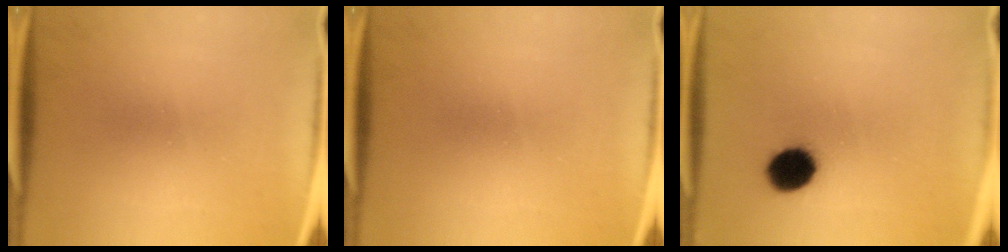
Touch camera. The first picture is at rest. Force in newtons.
{"total": 0.0}
{"total": 9.5}